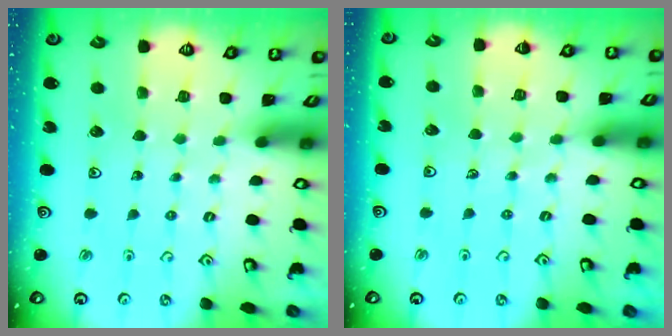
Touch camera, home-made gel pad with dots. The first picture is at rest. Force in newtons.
{"total": 4.6, "press": 4.5, "slide": 0.9}